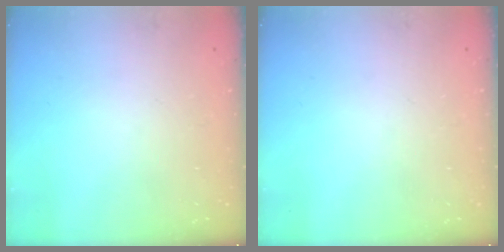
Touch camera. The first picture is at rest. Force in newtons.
{"total": 0.0}